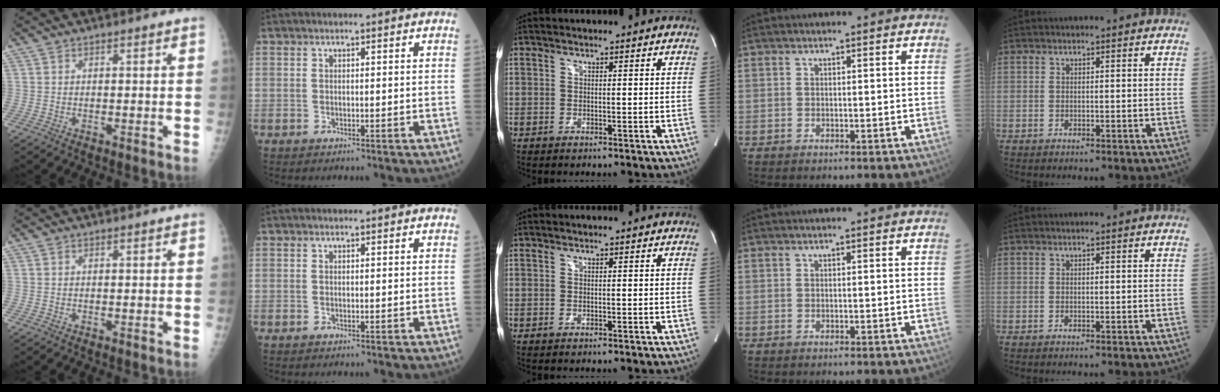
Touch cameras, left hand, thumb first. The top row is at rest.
{}